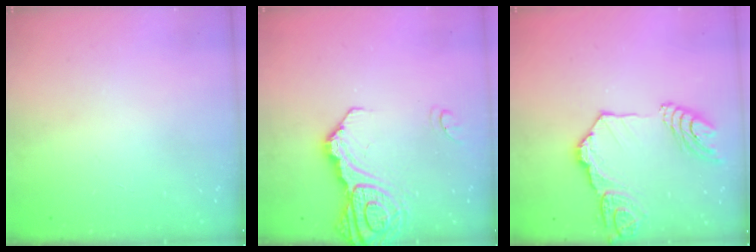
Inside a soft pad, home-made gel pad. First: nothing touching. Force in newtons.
{"total": 15.6, "press": 15.5, "slide": 1.9}
{"total": 16.2, "press": 16.1, "slide": 1.9}